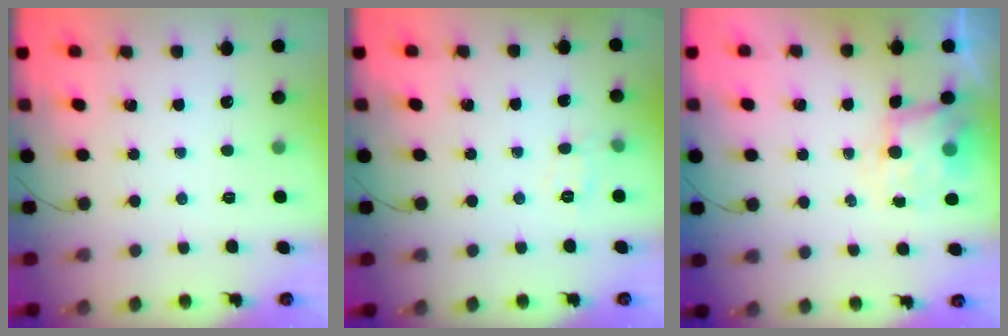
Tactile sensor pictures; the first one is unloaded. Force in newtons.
{"total": 6.6, "press": 6.4, "slide": 1.7}
{"total": 5.3, "press": 5.2, "slide": 1.1}